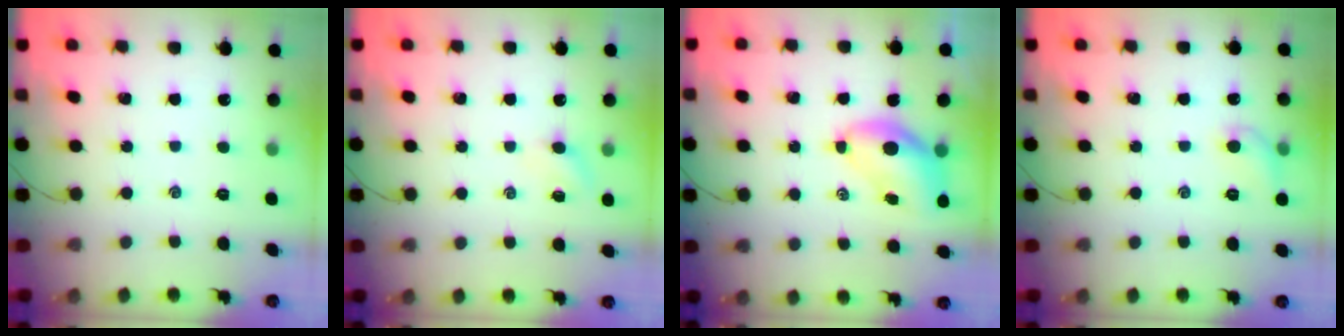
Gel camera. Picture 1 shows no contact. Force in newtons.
{"total": 2.3, "press": 2.2, "slide": 0.7}
{"total": 6.6, "press": 6.5, "slide": 1.3}
{"total": 6.5, "press": 6.4, "slide": 1.2}